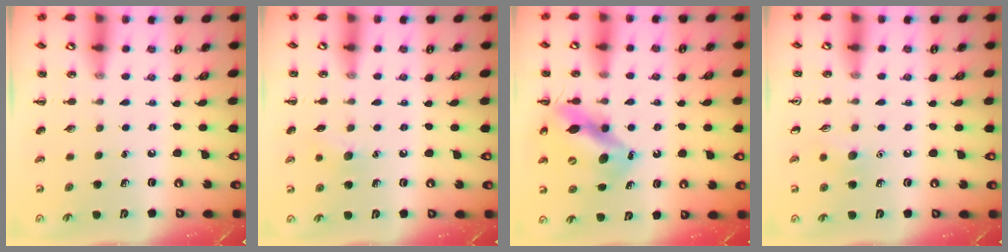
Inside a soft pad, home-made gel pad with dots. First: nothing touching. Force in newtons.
{"total": 6.6, "press": 6.4, "slide": 1.5}
{"total": 12.2, "press": 11.8, "slide": 3.3}
{"total": 5.7, "press": 5.5, "slide": 1.6}